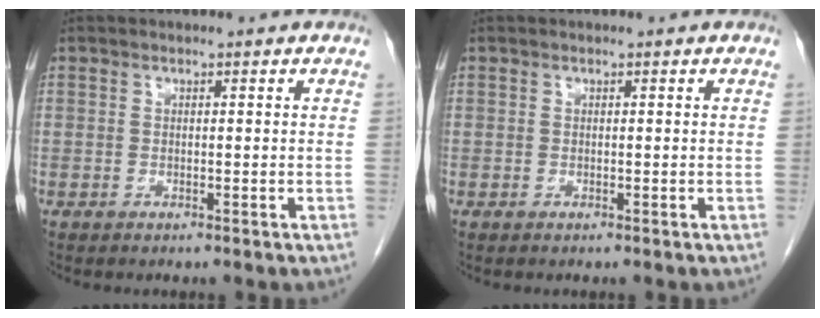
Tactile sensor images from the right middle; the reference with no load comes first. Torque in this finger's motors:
{"motor_torque": [-0.10, 0.06, 0.00, 0.00]}